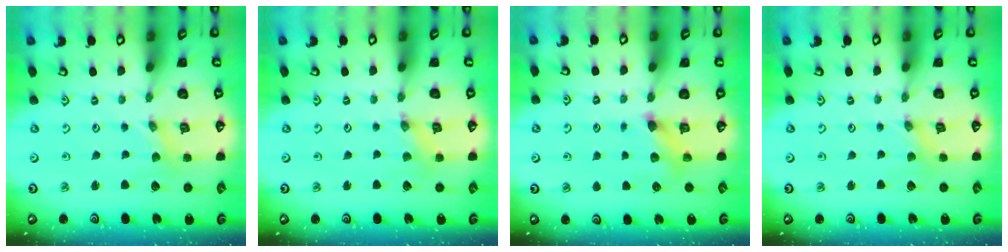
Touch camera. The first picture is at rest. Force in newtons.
{"total": 1.3, "press": 1.3, "slide": 0.4}
{"total": 5.9, "press": 5.9, "slide": 0.7}
{"total": 0.0}